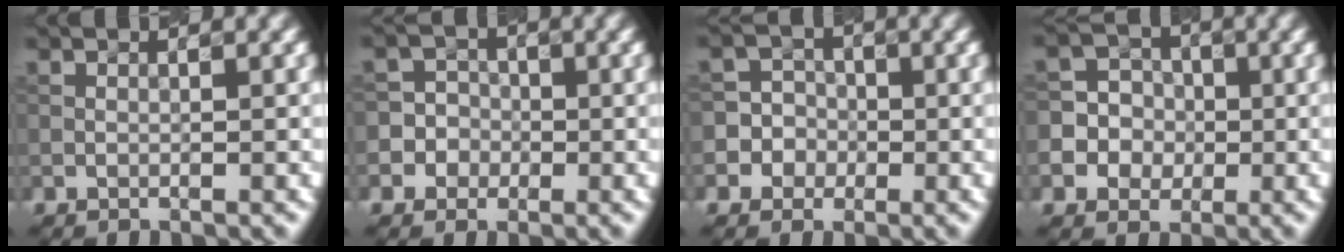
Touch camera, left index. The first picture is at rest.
{"total": 5.0, "force": [-1.6, 4.7, 0.6], "torque": [0.008, 0.021, -0.053]}
{"total": 5.5, "force": [-1.6, 5.2, 0.6], "torque": [0.005, 0.023, -0.056]}
{"total": 9.0, "force": [-1.9, 8.6, 1.8], "torque": [-0.059, 0.005, -0.049]}